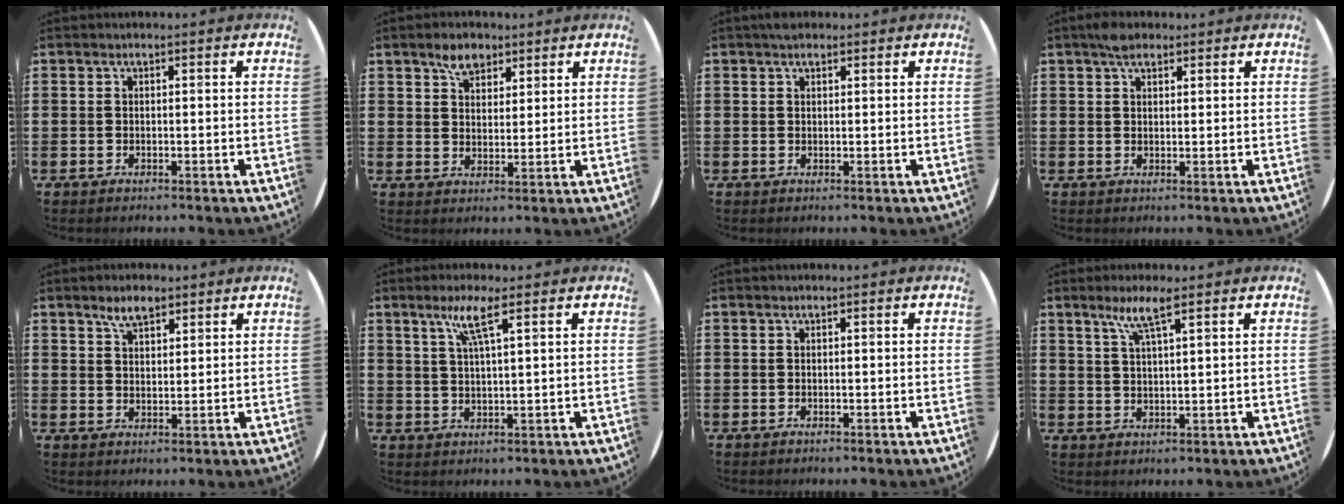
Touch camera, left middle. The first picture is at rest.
{"total": 4.1, "force": [3.1, 2.2, 1.6], "torque": [-0.022, 0.000, 0.054]}
{"total": 0.9, "force": [0.8, 0.4, 0.1], "torque": [-0.002, 0.003, 0.015]}
{"total": 2.6, "force": [2.0, 1.1, 1.1], "torque": [-0.016, 0.003, 0.035]}
{"total": 4.1, "force": [3.1, 1.8, 2.1], "torque": [-0.037, 0.003, 0.054]}
{"total": 4.9, "force": [3.0, 0.3, 3.8], "torque": [-0.082, 0.006, 0.048]}
{"total": 0.0}
{"total": 4.8, "force": [3.2, 0.5, 3.5], "torque": [-0.076, 0.006, 0.054]}